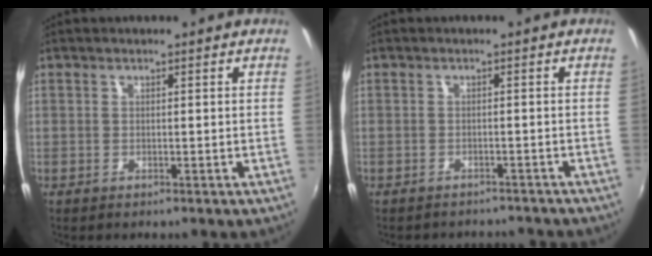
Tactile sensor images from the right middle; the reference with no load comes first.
{"total": 6.3, "force": [-5.8, 1.9, 1.7], "torque": [-0.039, -0.008, -0.073]}